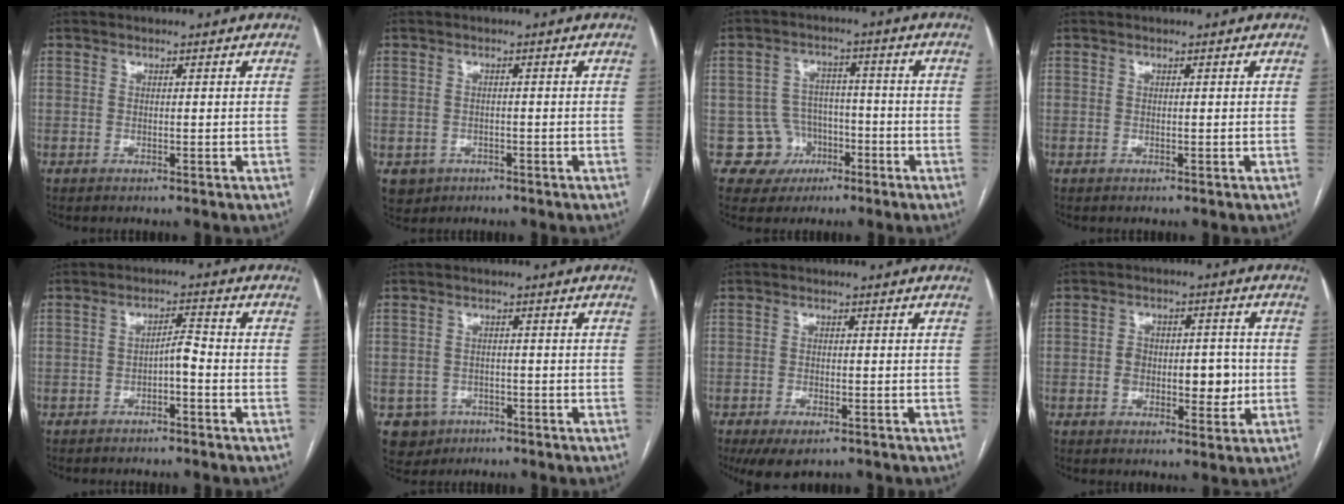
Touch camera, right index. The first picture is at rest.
{"total": 3.4, "force": [-1.5, 3.0, 0.4], "torque": [-0.003, 0.005, -0.018]}
{"total": 6.6, "force": [-2.6, 6.1, 0.0], "torque": [0.012, 0.014, -0.035]}
{"total": 0.0}
{"total": 2.9, "force": [-1.4, 0.7, 2.5], "torque": [-0.039, 0.010, -0.021]}
{"total": 4.4, "force": [-2.0, 3.9, 0.3], "torque": [-0.001, 0.009, -0.026]}
{"total": 5.3, "force": [-3.6, 2.4, 3.1], "torque": [-0.049, -0.007, -0.053]}
{"total": 8.0, "force": [-1.0, 4.5, 6.5], "torque": [-0.090, 0.014, -0.009]}